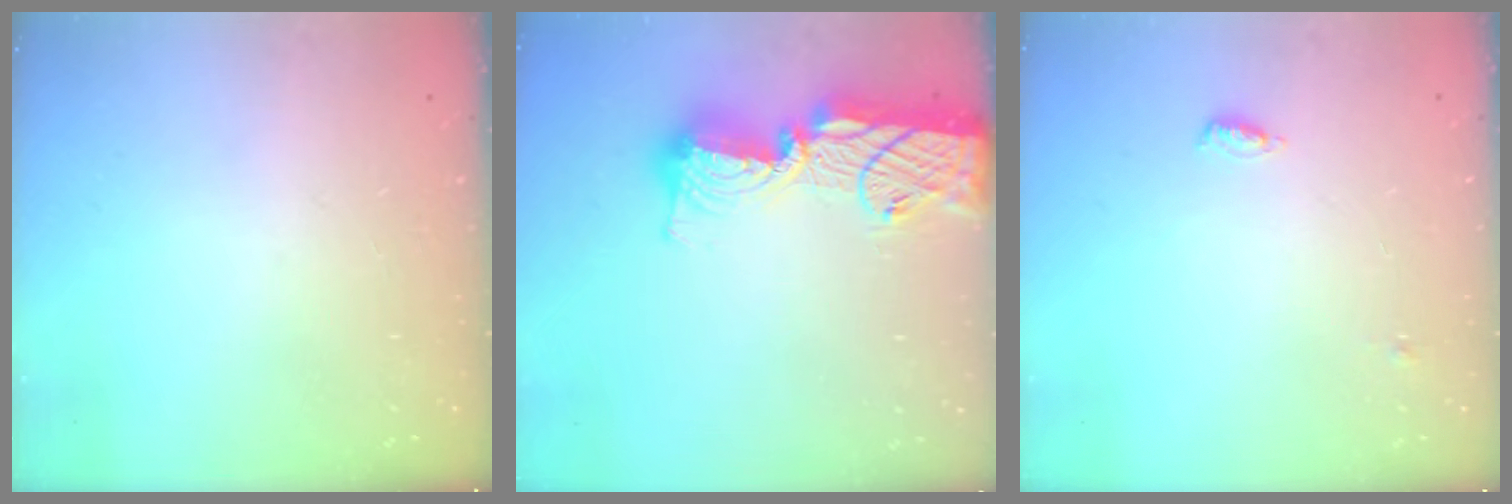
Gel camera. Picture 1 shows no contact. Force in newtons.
{"total": 17.5, "press": 17.4, "slide": 1.3}
{"total": 4.5, "press": 4.3, "slide": 1.2}